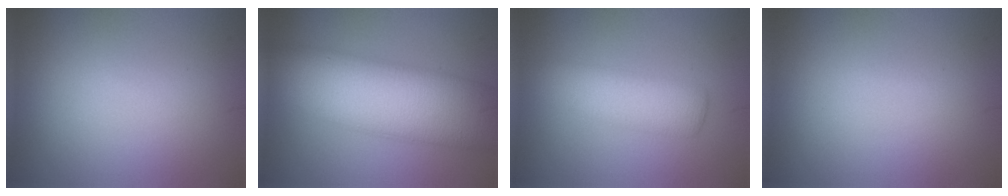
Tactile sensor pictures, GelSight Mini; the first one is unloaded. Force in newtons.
{"total": 11.6, "press": 11.6, "slide": 0.1}
{"total": 4.2, "press": 4.2, "slide": 0.1}
{"total": 0.0}